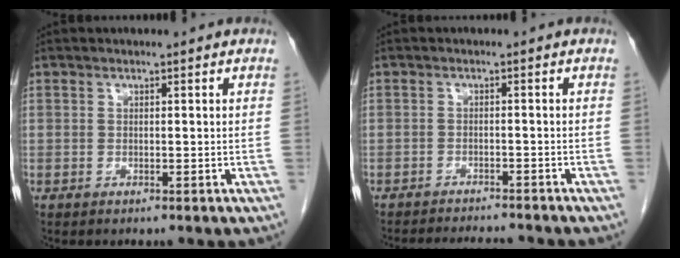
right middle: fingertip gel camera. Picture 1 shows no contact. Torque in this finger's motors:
{"motor_torque": [0.23, -0.20, 0.02, 0.01]}